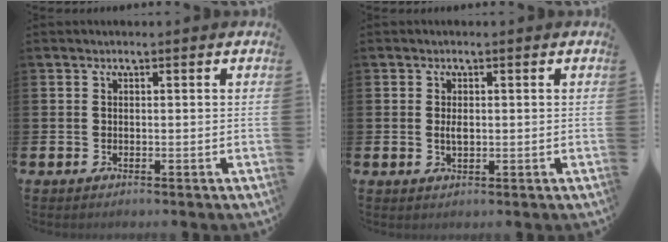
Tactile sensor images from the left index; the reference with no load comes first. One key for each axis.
{"total": 1.5, "fx": 0.2, "fy": 0.7, "fz": 1.3, "tx": -0.018, "ty": 0.001, "tz": -0.001}